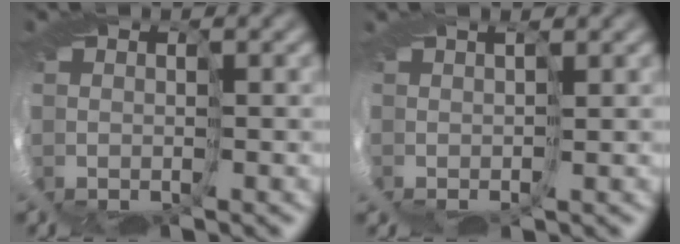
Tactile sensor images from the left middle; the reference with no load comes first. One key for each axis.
{"total": 2.3, "fx": 1.3, "fy": -1.8, "fz": -0.6, "tx": 0.018, "ty": 0.017, "tz": 0.006}